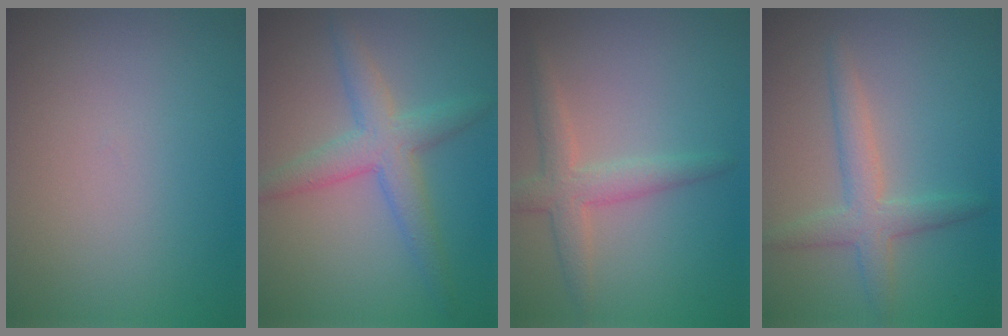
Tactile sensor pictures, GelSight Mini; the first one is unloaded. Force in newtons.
{"total": 4.0, "press": 4.0, "slide": 0.1}
{"total": 3.1, "press": 3.1, "slide": 0.1}
{"total": 3.1, "press": 3.1, "slide": 0.1}